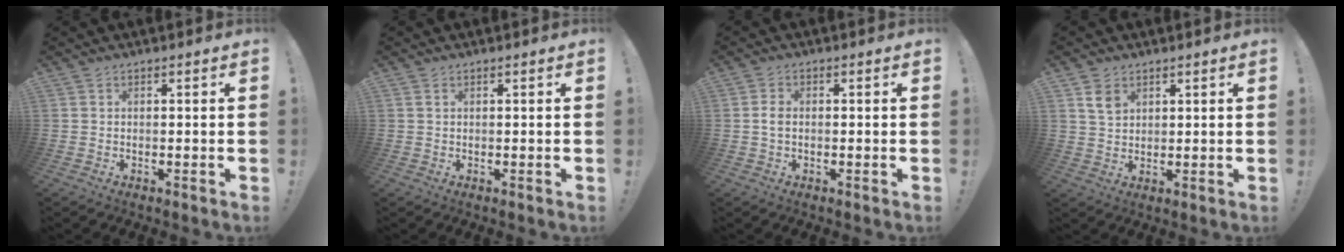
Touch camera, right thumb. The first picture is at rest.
{"total": 0.5, "force": [0.3, 0.3, 0.4], "torque": [-0.005, -0.001, 0.005]}
{"total": 2.3, "force": [-0.3, 1.4, 1.8], "torque": [-0.043, 0.006, -0.007]}
{"total": 5.0, "force": [2.7, 3.6, 2.3], "torque": [-0.027, -0.010, 0.049]}